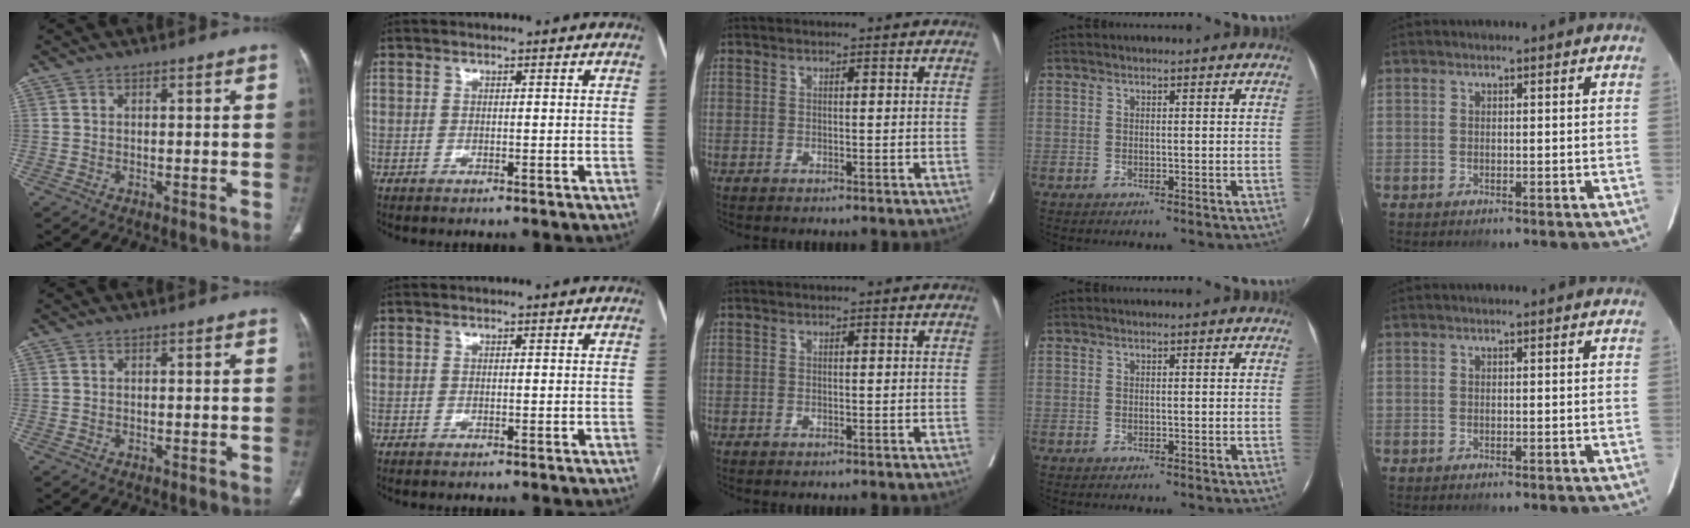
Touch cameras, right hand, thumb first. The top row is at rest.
{}